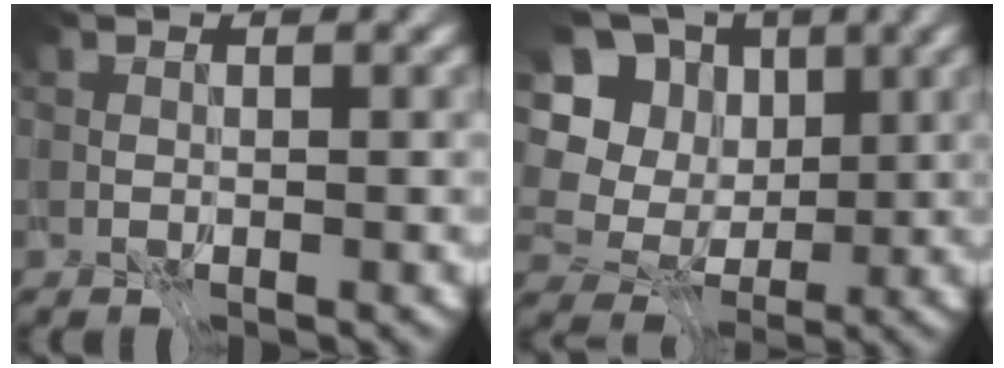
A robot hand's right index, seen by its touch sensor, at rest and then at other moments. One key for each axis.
{"total": 10.2, "fx": 0.8, "fy": 8.7, "fz": 5.3, "tx": -0.134, "ty": 0.019, "tz": 0.011}